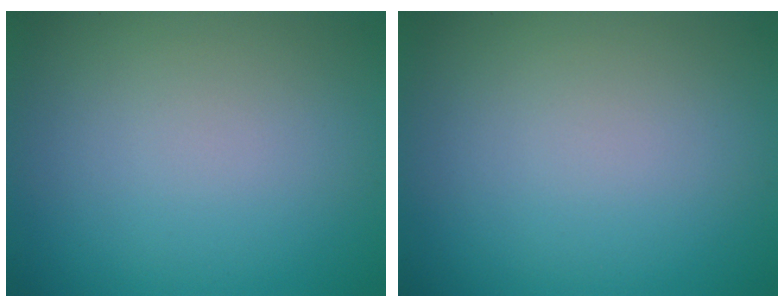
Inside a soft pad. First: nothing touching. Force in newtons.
{"total": 0.0}